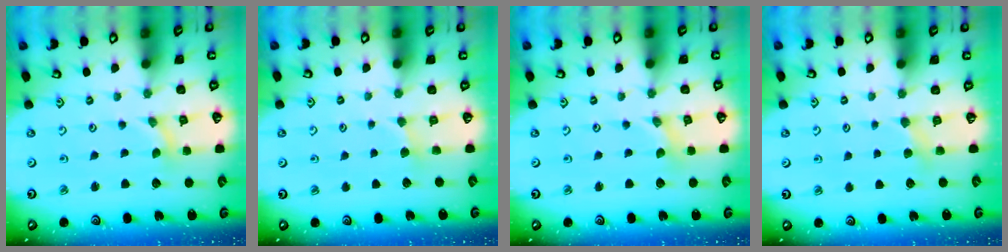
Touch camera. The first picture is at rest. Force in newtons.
{"total": 2.0, "press": 2.0, "slide": 0.1}
{"total": 0.0}
{"total": 2.9, "press": 2.9, "slide": 0.5}